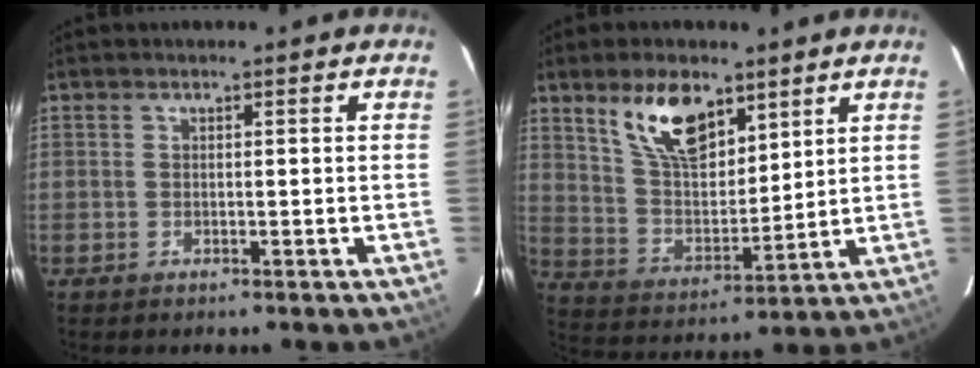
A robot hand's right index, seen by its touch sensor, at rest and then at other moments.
{"total": 13.2, "force": [8.0, 6.4, 8.3], "torque": [-0.149, 0.004, 0.158]}